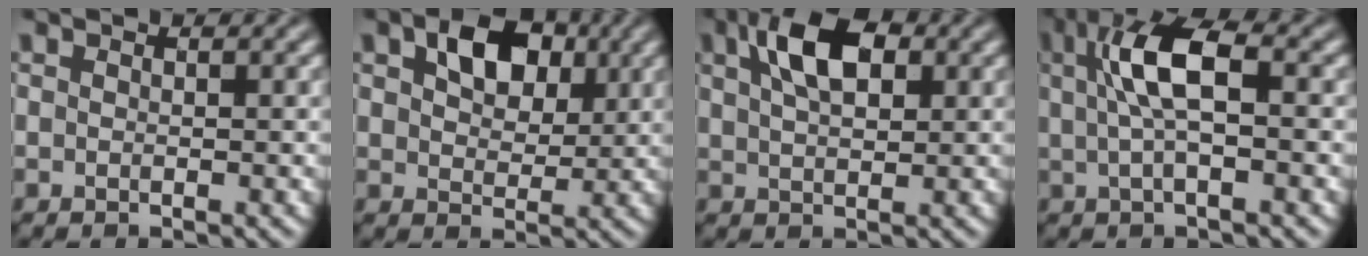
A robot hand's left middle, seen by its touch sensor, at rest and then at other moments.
{"total": 4.7, "force": [1.8, 3.1, 3.1], "torque": [-0.065, 0.003, 0.029]}
{"total": 5.6, "force": [2.1, 2.8, 4.4], "torque": [-0.087, 0.010, 0.035]}
{"total": 5.6, "force": [0.8, 1.8, 5.3], "torque": [-0.113, 0.011, 0.015]}